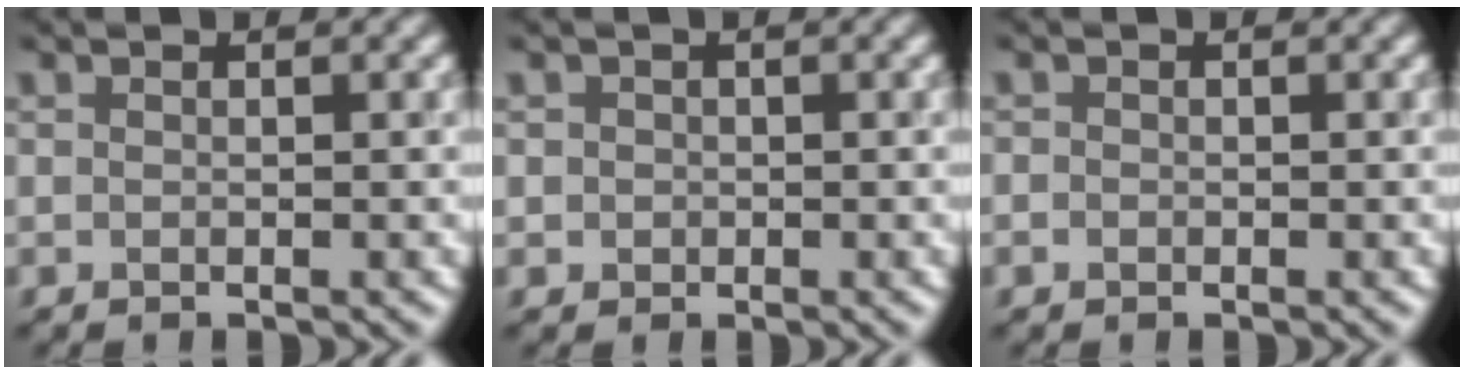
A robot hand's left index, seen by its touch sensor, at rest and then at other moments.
{"total": 1.0, "force": [0.1, 1.0, 0.1], "torque": [0.008, -0.002, 0.001]}
{"total": 0.6, "force": [-0.2, 0.6, 0.1], "torque": [0.000, -0.004, -0.006]}